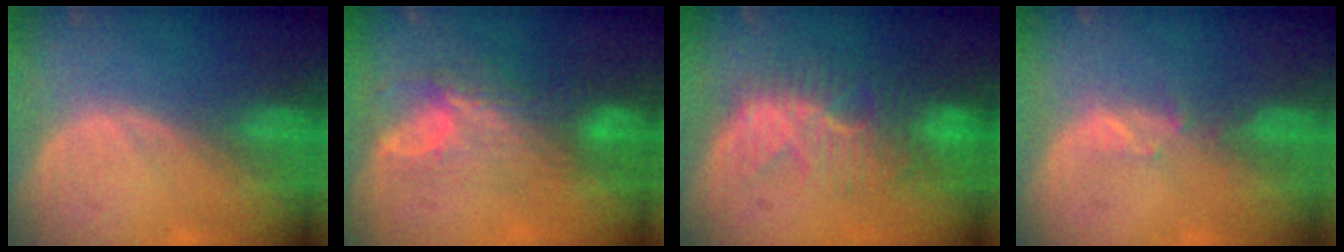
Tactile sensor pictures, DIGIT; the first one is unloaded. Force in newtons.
{"total": 7.9, "press": 6.8, "slide": 3.9}
{"total": 9.9, "press": 8.7, "slide": 4.7}
{"total": 1.5, "press": 1.4, "slide": 0.2}